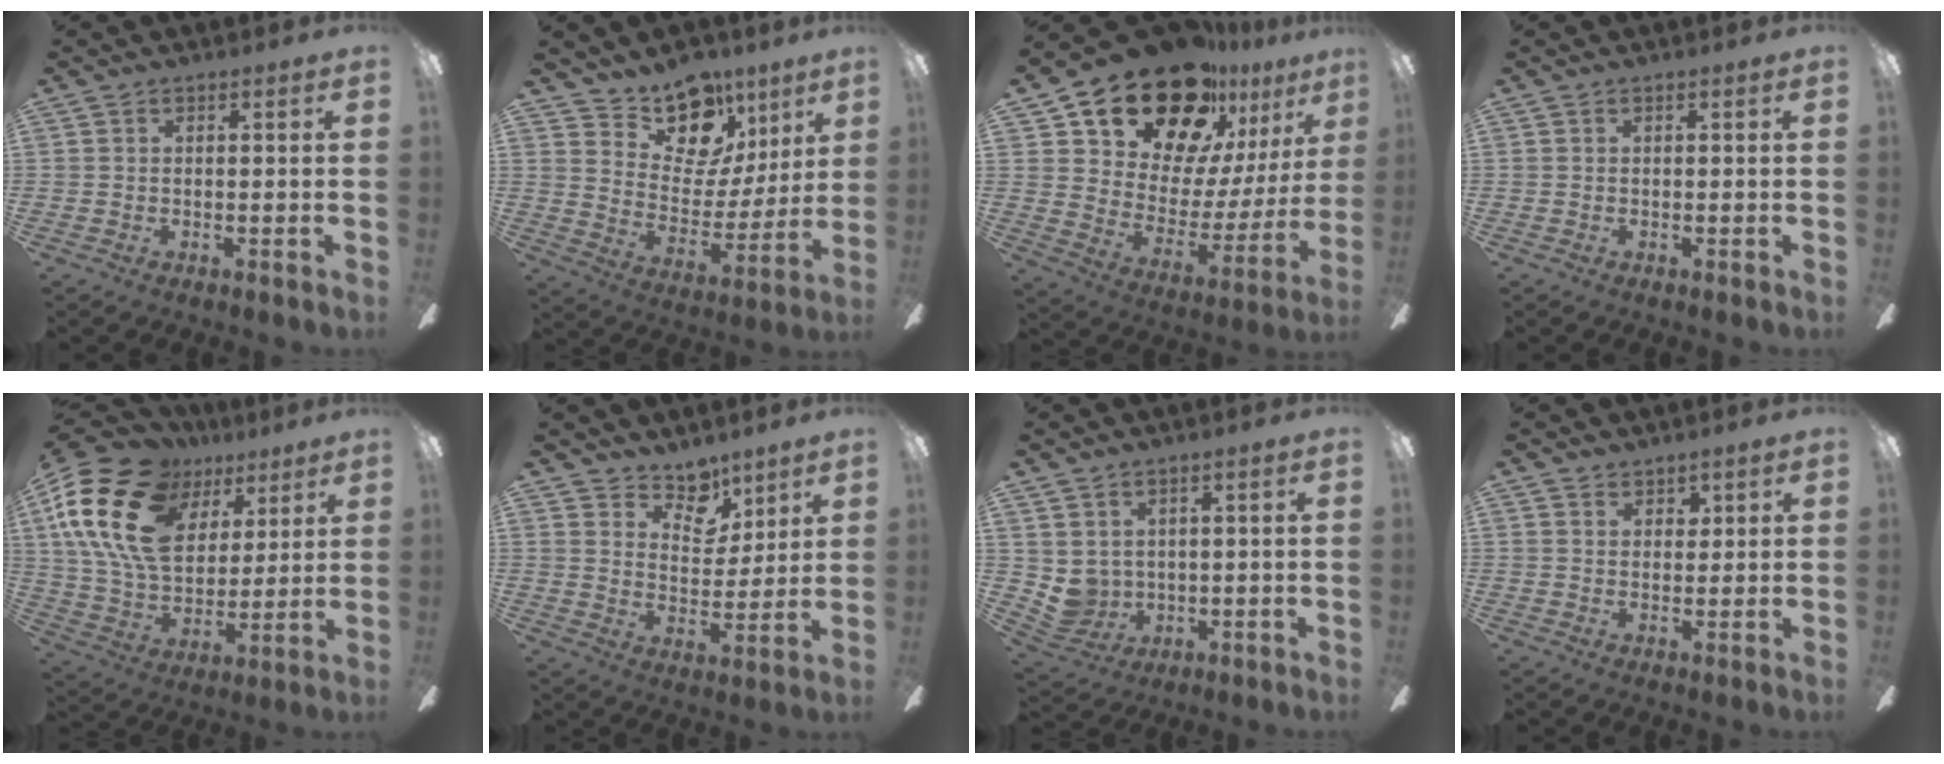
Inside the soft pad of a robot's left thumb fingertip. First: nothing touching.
{"total": 15.5, "force": [11.6, 9.0, 5.1], "torque": [-0.089, -0.087, 0.217]}
{"total": 23.9, "force": [18.5, 11.8, 9.5], "torque": [-0.162, -0.123, 0.344]}
{"total": 0.0}
{"total": 23.4, "force": [10.5, 15.5, 14.1], "torque": [-0.288, -0.041, 0.189]}
{"total": 8.8, "force": [7.1, 4.9, 2.1], "torque": [-0.032, -0.054, 0.132]}
{"total": 5.6, "force": [3.0, 4.6, 1.0], "torque": [-0.052, -0.020, 0.063]}
{"total": 2.9, "force": [2.3, 1.8, 0.2], "torque": [0.006, -0.008, 0.040]}